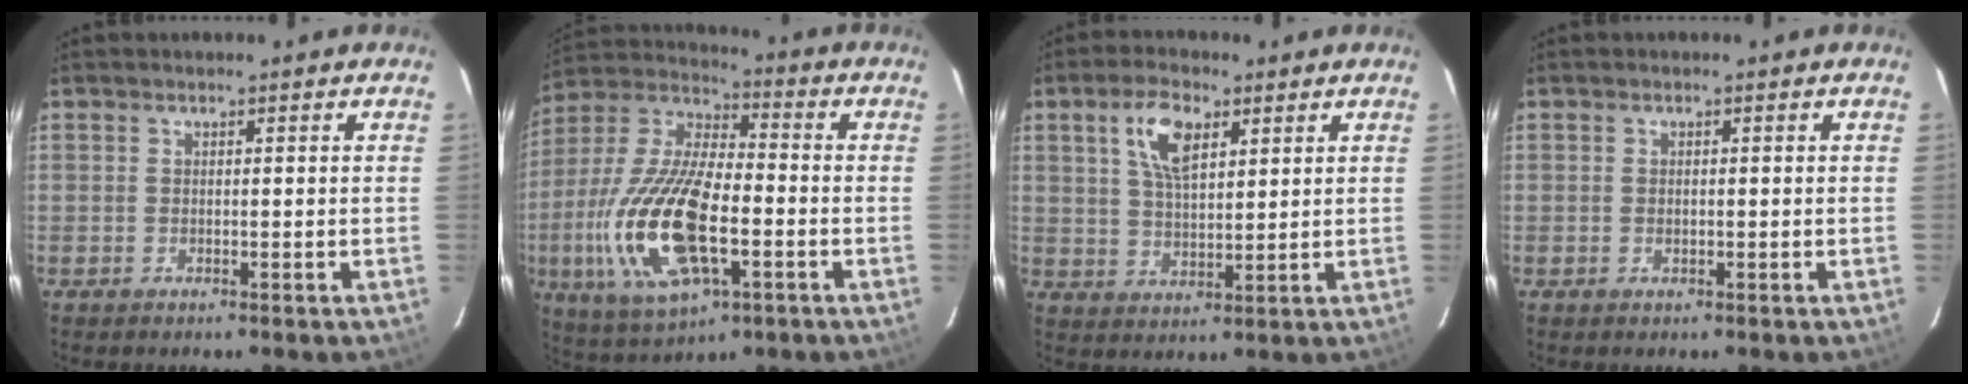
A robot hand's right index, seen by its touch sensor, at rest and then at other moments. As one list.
[{"total": 21.6, "force": [-5.6, 9.0, 18.8], "torque": [-0.405, -0.019, -0.103]}, {"total": 7.9, "force": [3.6, 3.6, 6.1], "torque": [-0.117, 0.013, 0.068]}, {"total": 0.7, "force": [-0.1, 0.4, 0.5], "torque": [-0.009, 0.000, -0.002]}]